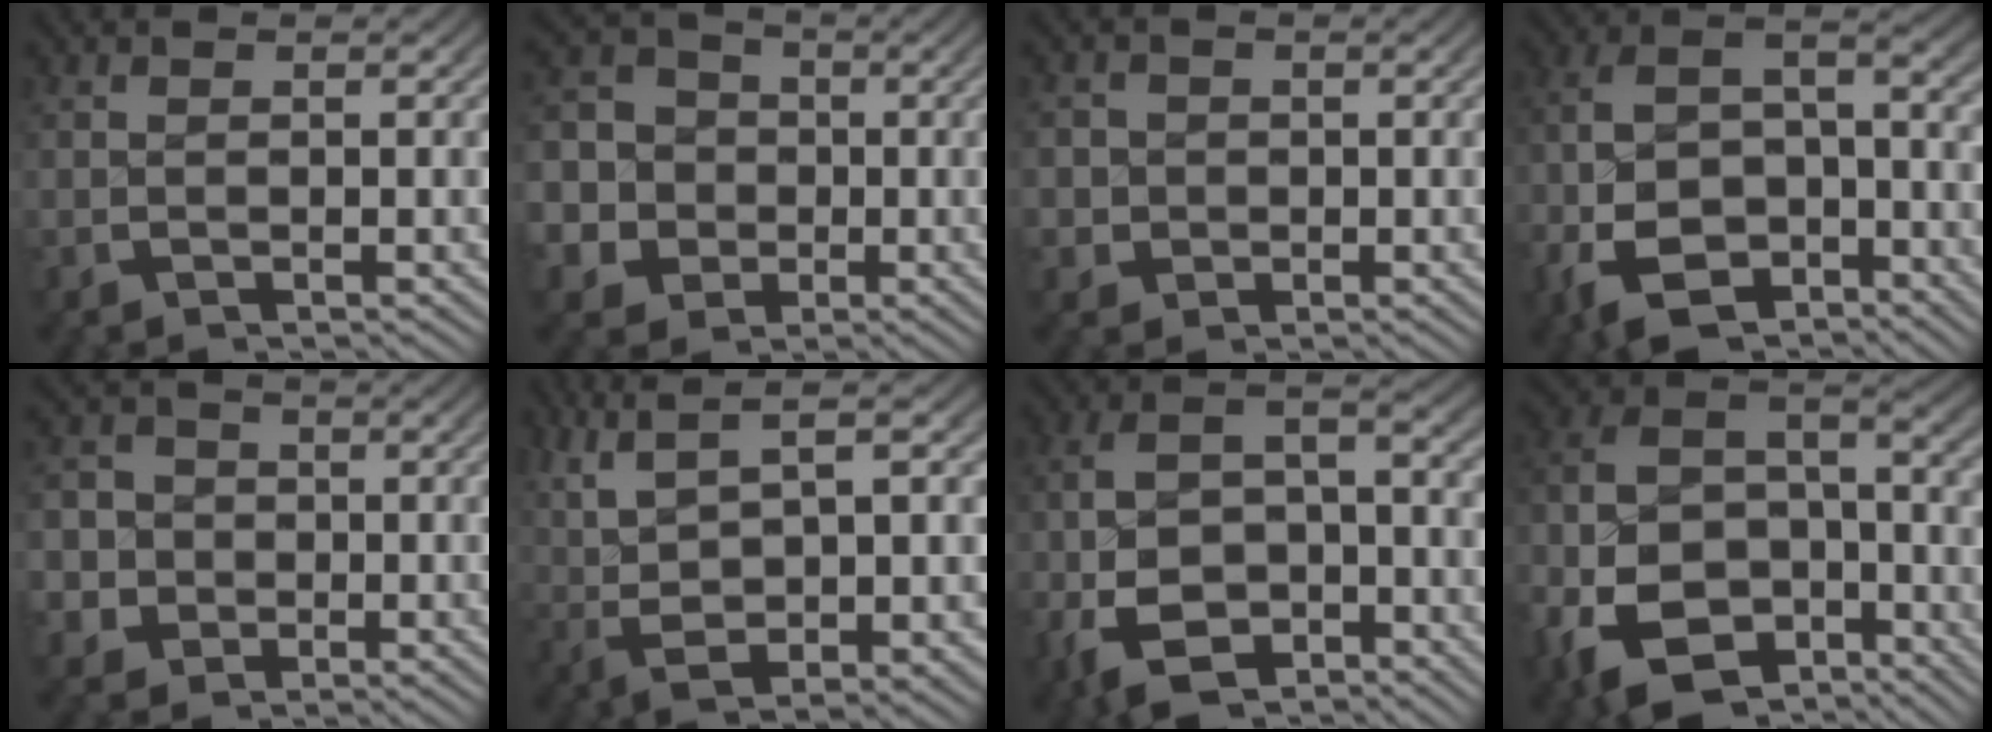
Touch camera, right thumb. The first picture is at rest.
{"total": 12.8, "force": [-1.7, 11.5, 5.4], "torque": [-0.134, -0.043, -0.031]}
{"total": 3.1, "force": [-0.2, 3.0, 0.7], "torque": [-0.018, -0.007, -0.004]}
{"total": 9.5, "force": [-2.2, 6.3, 6.7], "torque": [-0.139, -0.022, -0.030]}
{"total": 8.3, "force": [-1.4, 7.7, 2.7], "torque": [-0.065, -0.024, -0.025]}
{"total": 9.5, "force": [2.4, 4.8, 7.9], "torque": [-0.154, -0.011, 0.057]}
{"total": 8.5, "force": [-2.0, 5.3, 6.3], "torque": [-0.128, -0.016, -0.024]}
{"total": 15.8, "force": [-3.5, 12.1, 9.5], "torque": [-0.228, -0.059, -0.041]}